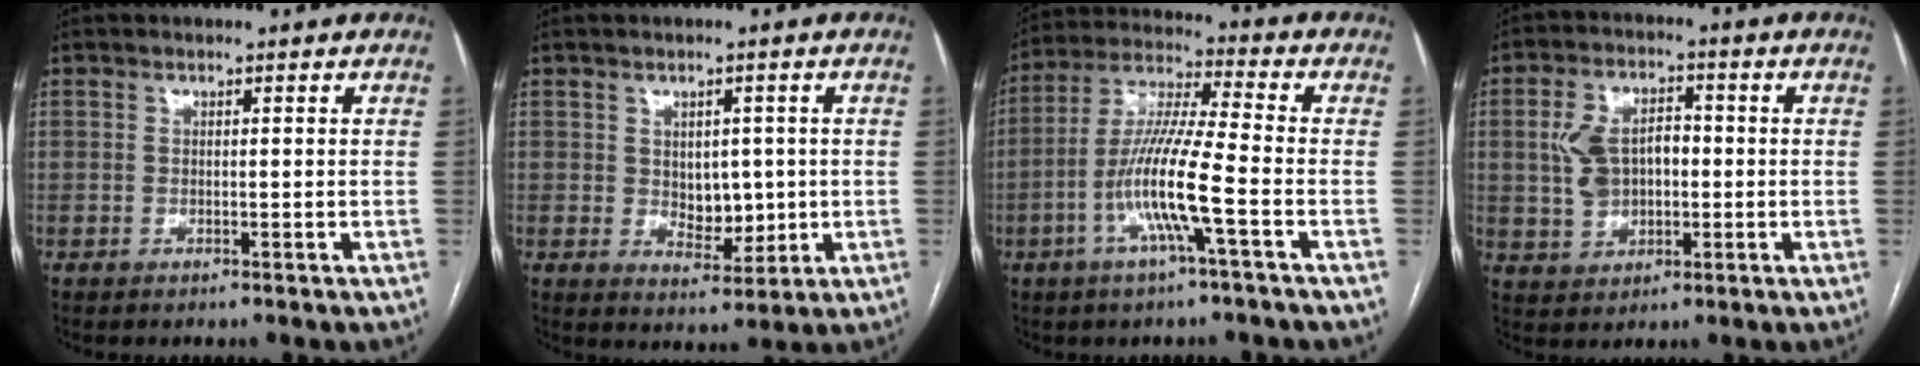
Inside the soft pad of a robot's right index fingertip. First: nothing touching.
{"total": 5.4, "force": [0.3, 3.5, 4.1], "torque": [-0.056, -0.004, 0.018]}
{"total": 11.8, "force": [-3.8, -0.1, 11.2], "torque": [-0.226, -0.001, -0.080]}
{"total": 8.2, "force": [0.3, 5.4, 6.1], "torque": [-0.127, 0.021, 0.013]}